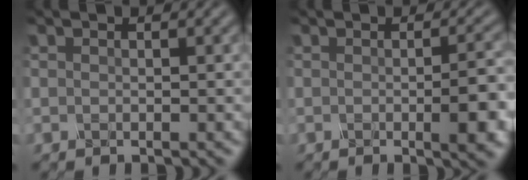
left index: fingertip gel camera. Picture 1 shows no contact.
{"total": 4.2, "force": [-0.8, 1.0, 4.0], "torque": [-0.058, -0.003, -0.010]}